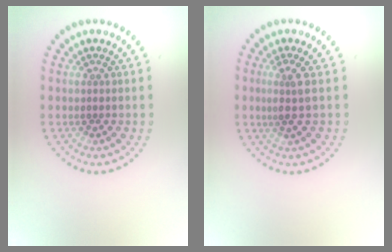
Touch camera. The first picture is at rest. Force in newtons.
{"total": 2.2, "press": 1.6, "slide": 1.5}